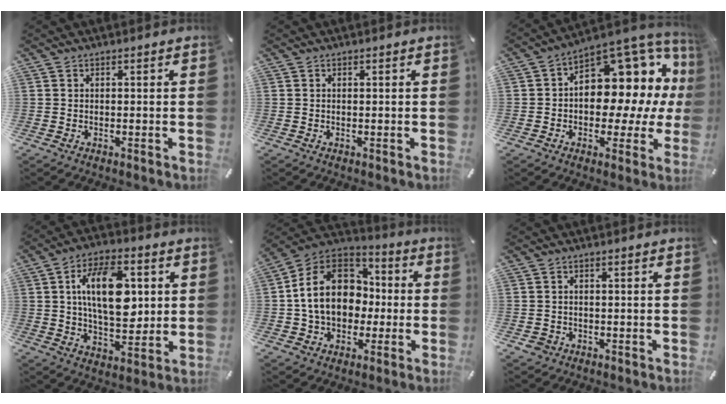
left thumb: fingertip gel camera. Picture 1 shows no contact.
{"total": 0.0}
{"total": 13.4, "force": [4.0, 9.2, 8.8], "torque": [-0.090, -0.067, 0.067]}
{"total": 17.0, "force": [3.2, 9.3, 13.8], "torque": [-0.244, 0.002, 0.050]}
{"total": 17.5, "force": [-0.8, 14.4, 9.9], "torque": [-0.199, 0.024, -0.012]}
{"total": 2.1, "force": [-0.9, 1.8, 0.7], "torque": [-0.013, 0.005, -0.018]}